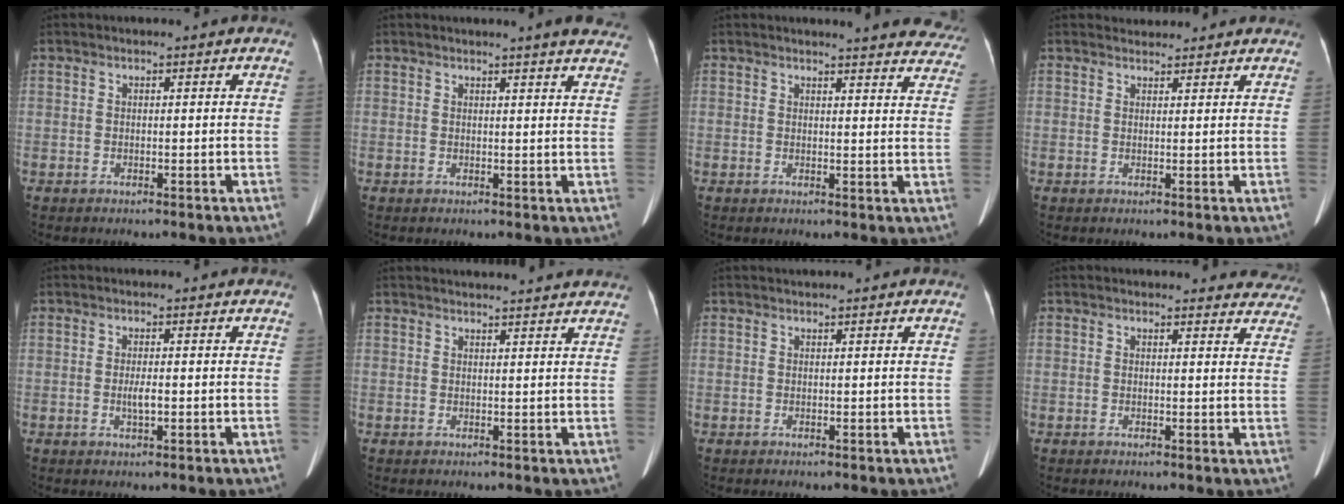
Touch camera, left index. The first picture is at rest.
{"total": 7.4, "force": [6.6, 0.1, 3.3], "torque": [-0.031, -0.007, 0.052]}
{"total": 13.4, "force": [12.8, 2.0, 3.6], "torque": [-0.011, -0.059, 0.112]}
{"total": 2.7, "force": [2.6, 0.7, -0.1], "torque": [-0.003, 0.018, 0.033]}
{"total": 1.7, "force": [-0.3, 0.3, 1.7], "torque": [-0.033, -0.001, -0.004]}
{"total": 10.6, "force": [10.2, 0.4, 2.9], "torque": [-0.029, 0.023, 0.108]}
{"total": 1.0, "force": [1.0, -0.2, 0.4], "torque": [-0.005, 0.017, 0.023]}
{"total": 8.7, "force": [8.4, 2.5, 0.4], "torque": [0.041, -0.022, 0.052]}